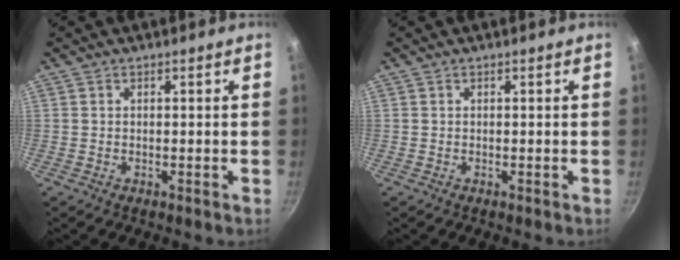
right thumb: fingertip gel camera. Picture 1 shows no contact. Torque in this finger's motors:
{"motor_torque": [0.00, 0.00, 0.00, 0.00, 0.00]}